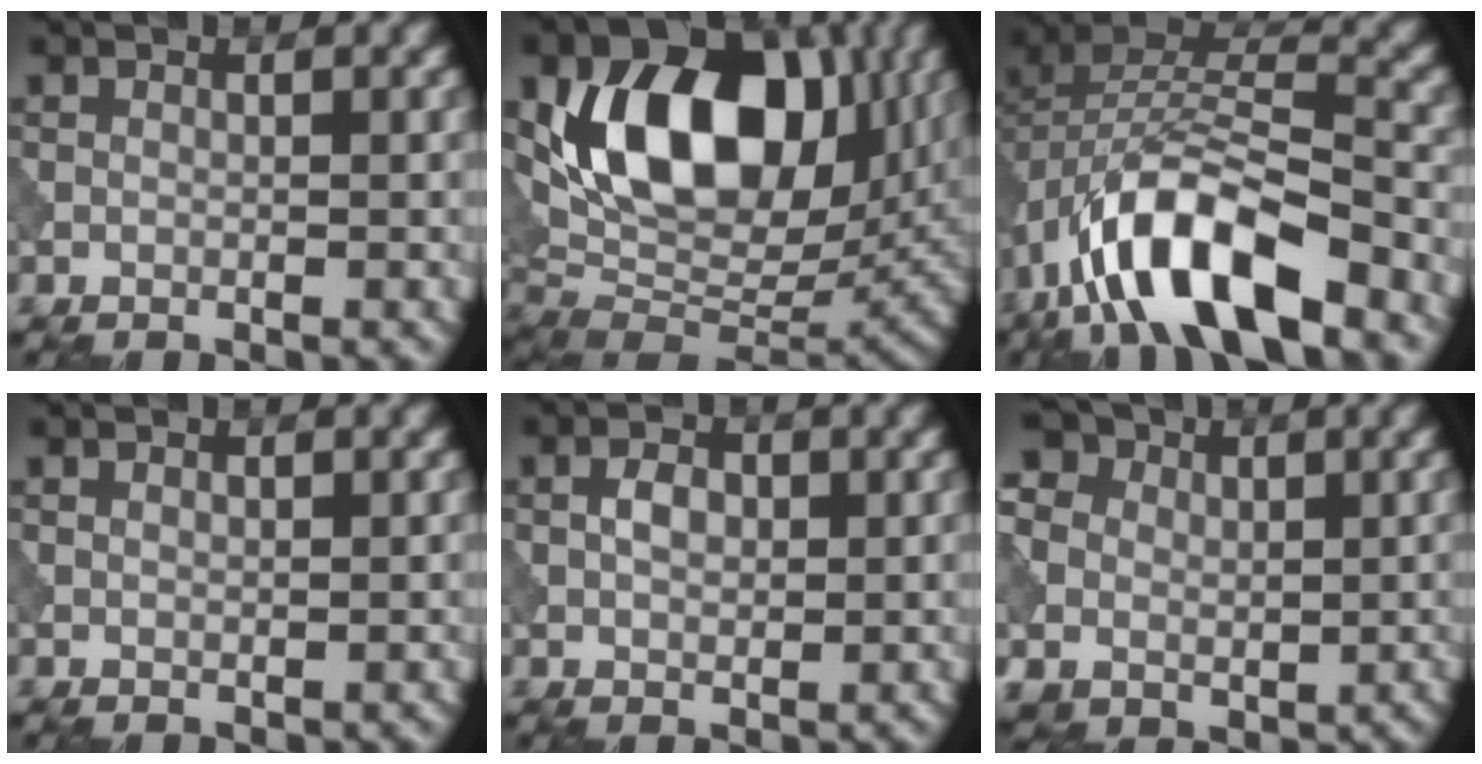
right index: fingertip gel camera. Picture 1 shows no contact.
{"total": 14.1, "force": [3.7, 9.0, 10.2], "torque": [-0.154, 0.004, 0.056]}
{"total": 11.6, "force": [-6.3, 4.6, 8.6], "torque": [-0.158, 0.010, -0.119]}
{"total": 0.5, "force": [0.3, 0.4, 0.3], "torque": [-0.004, 0.001, 0.006]}
{"total": 2.3, "force": [0.2, 1.6, 1.6], "torque": [-0.030, 0.003, 0.002]}
{"total": 13.1, "force": [3.8, 10.9, 6.3], "torque": [-0.138, 0.020, 0.042]}